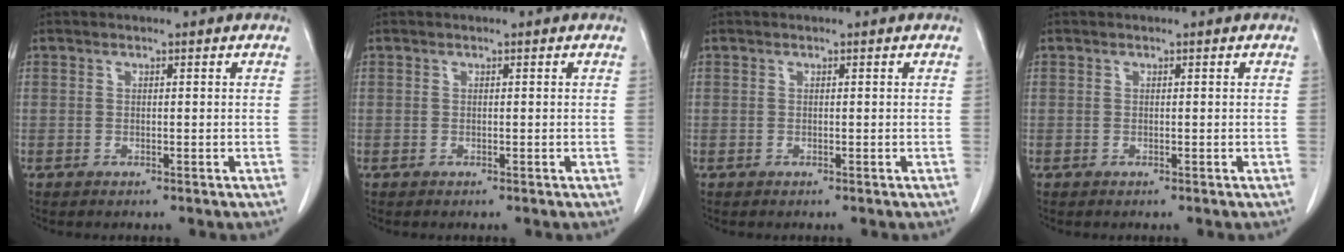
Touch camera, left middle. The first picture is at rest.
{"total": 0.0}
{"total": 0.0}
{"total": 0.0}